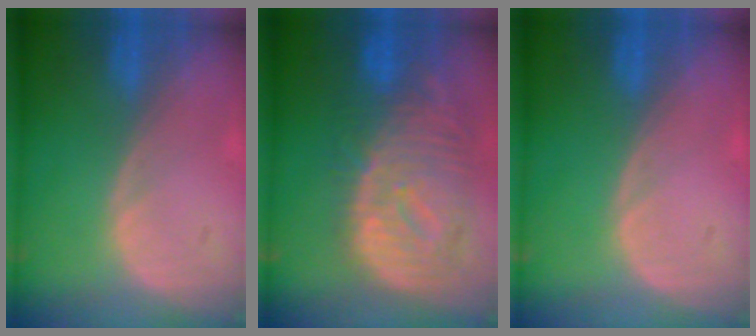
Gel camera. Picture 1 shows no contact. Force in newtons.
{"total": 12.5, "press": 10.8, "slide": 6.3}
{"total": 0.0}